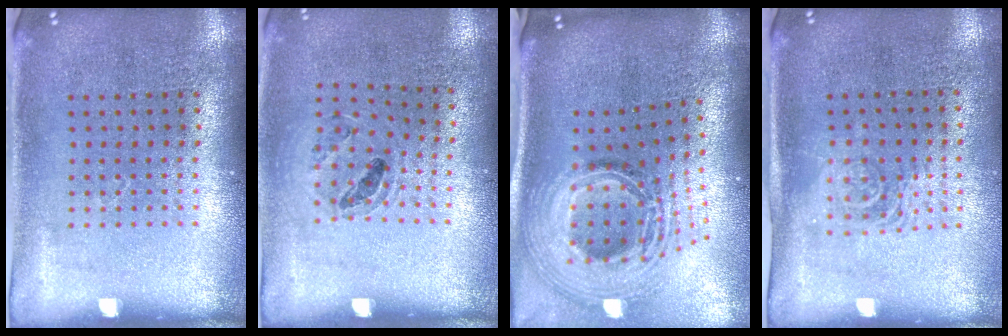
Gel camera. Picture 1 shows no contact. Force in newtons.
{"total": 0.9, "press": 0.9, "slide": 0.1}
{"total": 3.0, "press": 2.1, "slide": 2.1}
{"total": 1.5, "press": 1.2, "slide": 0.9}